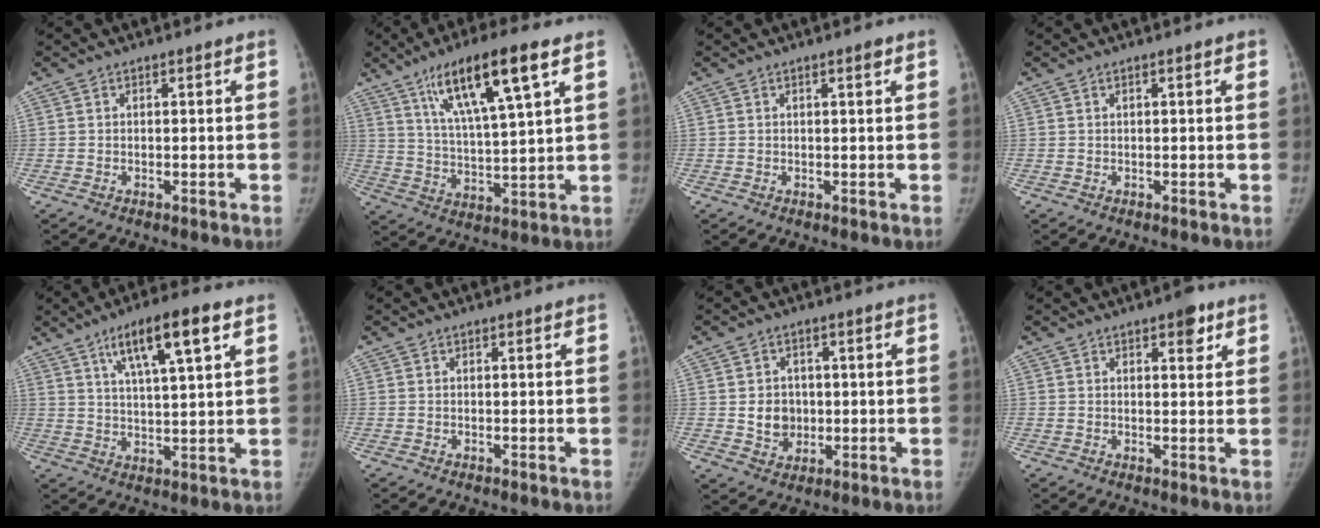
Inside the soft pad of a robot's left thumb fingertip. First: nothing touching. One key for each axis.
{"total": 15.8, "fx": 8.3, "fy": 2.8, "fz": 13.2, "tx": -0.230, "ty": -0.024, "tz": 0.151}
{"total": 1.1, "fx": 0.7, "fy": 0.1, "fz": 0.9, "tx": -0.013, "ty": -0.003, "tz": 0.010}
{"total": 0.9, "fx": 0.4, "fy": 0.1, "fz": 0.8, "tx": -0.013, "ty": 0.004, "tz": 0.005}
{"total": 11.6, "fx": 5.8, "fy": 2.2, "fz": 9.8, "tx": -0.163, "ty": -0.013, "tz": 0.099}
{"total": 0.0}
{"total": 5.9, "fx": 0.1, "fy": 5.1, "fz": 2.9, "tx": -0.020, "ty": -0.001, "tz": 0.009}
{"total": 3.8, "fx": 2.2, "fy": 1.7, "fz": 2.6, "tx": -0.019, "ty": -0.008, "tz": 0.026}